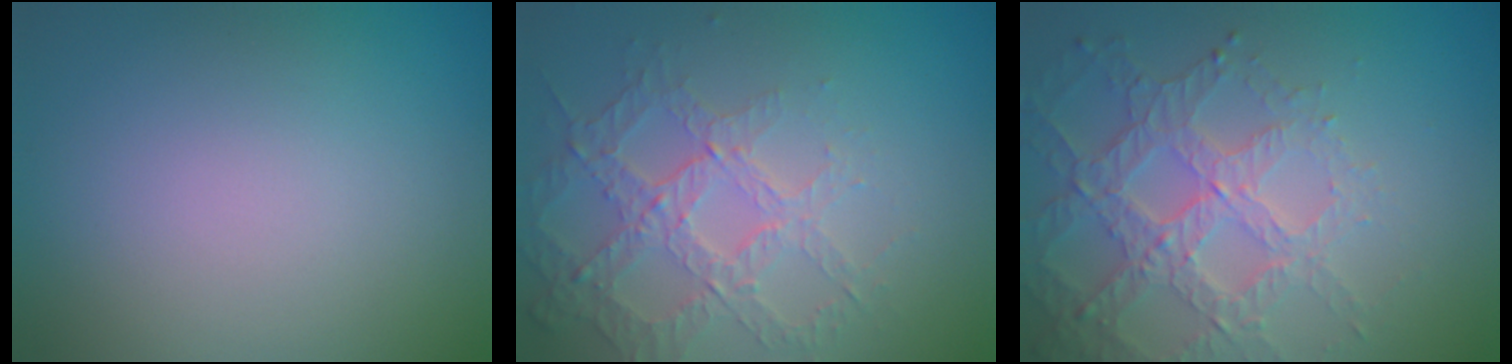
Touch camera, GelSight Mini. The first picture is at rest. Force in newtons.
{"total": 3.6, "press": 3.3, "slide": 1.4}
{"total": 4.7, "press": 4.2, "slide": 2.2}